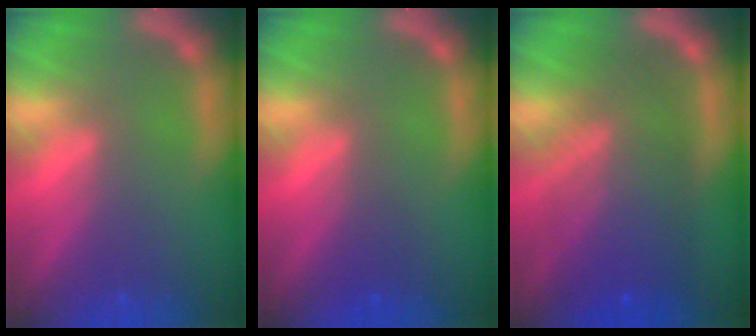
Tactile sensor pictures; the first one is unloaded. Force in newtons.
{"total": 1.0}
{"total": 8.6}